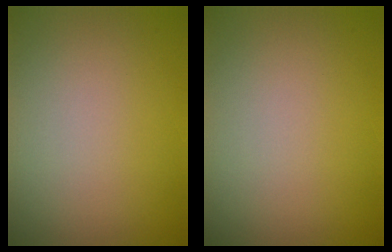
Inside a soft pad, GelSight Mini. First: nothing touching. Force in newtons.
{"total": 0.0}